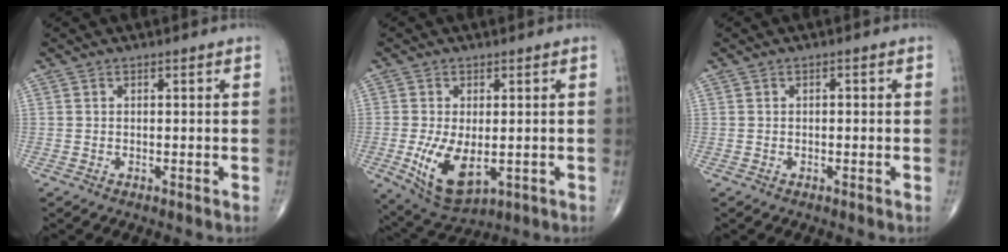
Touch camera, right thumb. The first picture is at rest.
{"total": 9.9, "force": [-1.8, 5.1, 8.3], "torque": [-0.147, -0.019, -0.015]}
{"total": 0.5, "force": [0.0, 0.3, 0.5], "torque": [-0.004, 0.001, -0.001]}